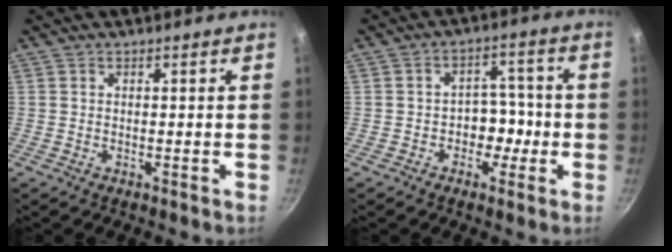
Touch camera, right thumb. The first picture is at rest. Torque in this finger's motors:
{"motor_torque": [-0.04, -0.19, 0.27, -0.30, 0.11]}